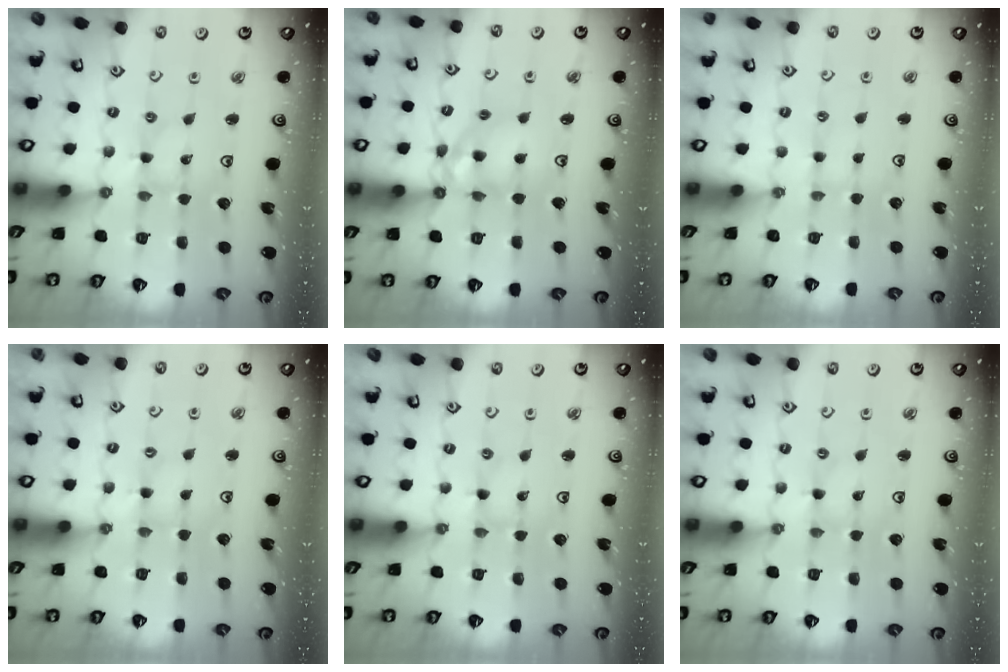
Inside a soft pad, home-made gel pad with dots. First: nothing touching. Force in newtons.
{"total": 11.3, "press": 11.2, "slide": 1.2}
{"total": 1.0, "press": 1.0, "slide": 0.2}
{"total": 2.0, "press": 2.0, "slide": 0.2}
{"total": 0.0}
{"total": 0.0}